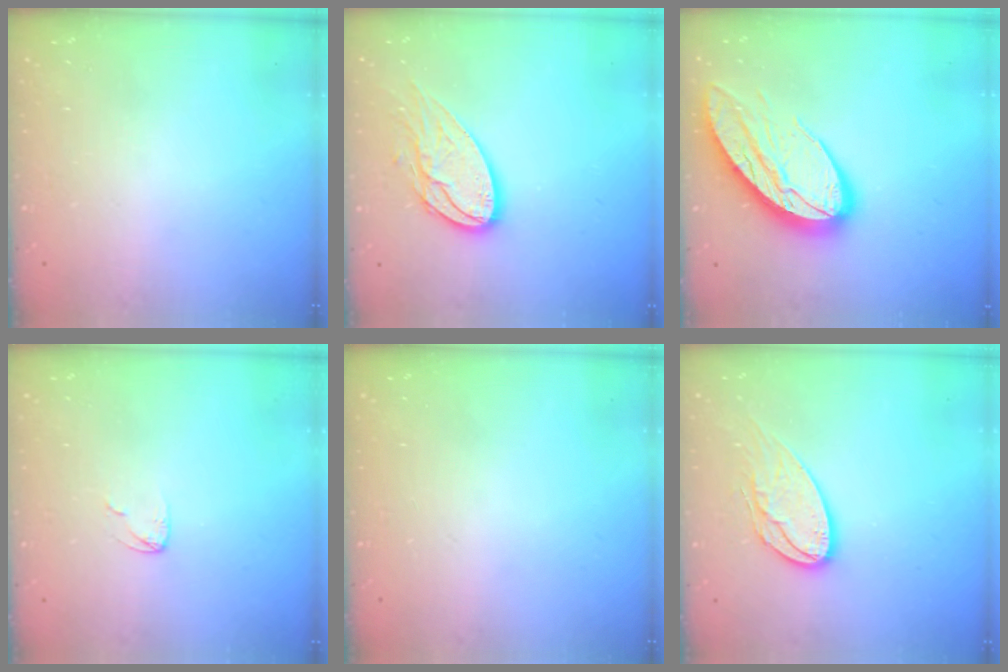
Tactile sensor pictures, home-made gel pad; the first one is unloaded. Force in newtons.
{"total": 15.1, "press": 15.0, "slide": 1.3}
{"total": 14.3, "press": 14.2, "slide": 1.1}
{"total": 2.9, "press": 2.9, "slide": 0.3}
{"total": 0.0}
{"total": 13.2, "press": 13.2, "slide": 1.1}